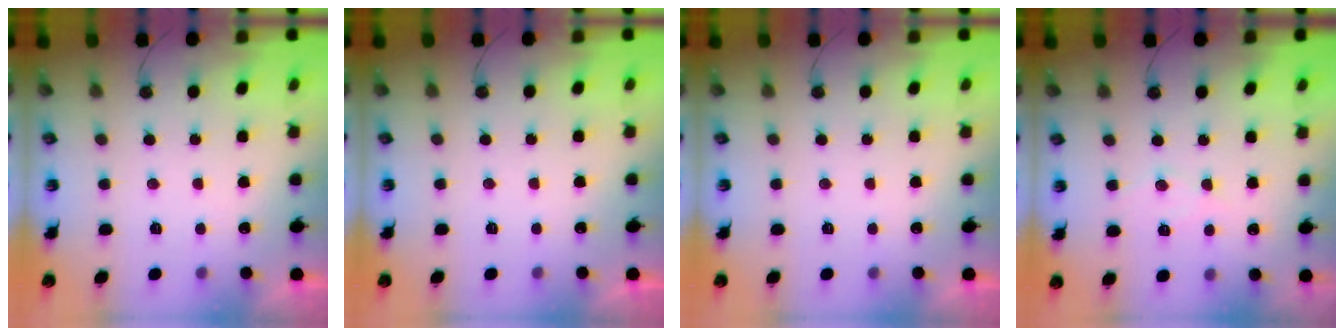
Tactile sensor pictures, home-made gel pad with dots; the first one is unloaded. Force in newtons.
{"total": 0.0}
{"total": 0.0}
{"total": 6.4, "press": 6.4, "slide": 0.5}